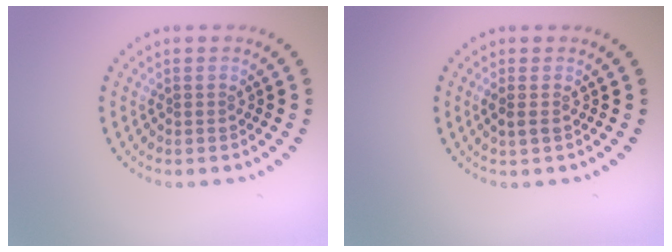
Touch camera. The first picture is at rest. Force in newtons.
{"total": 1.1, "press": 1.1, "slide": 0.3}